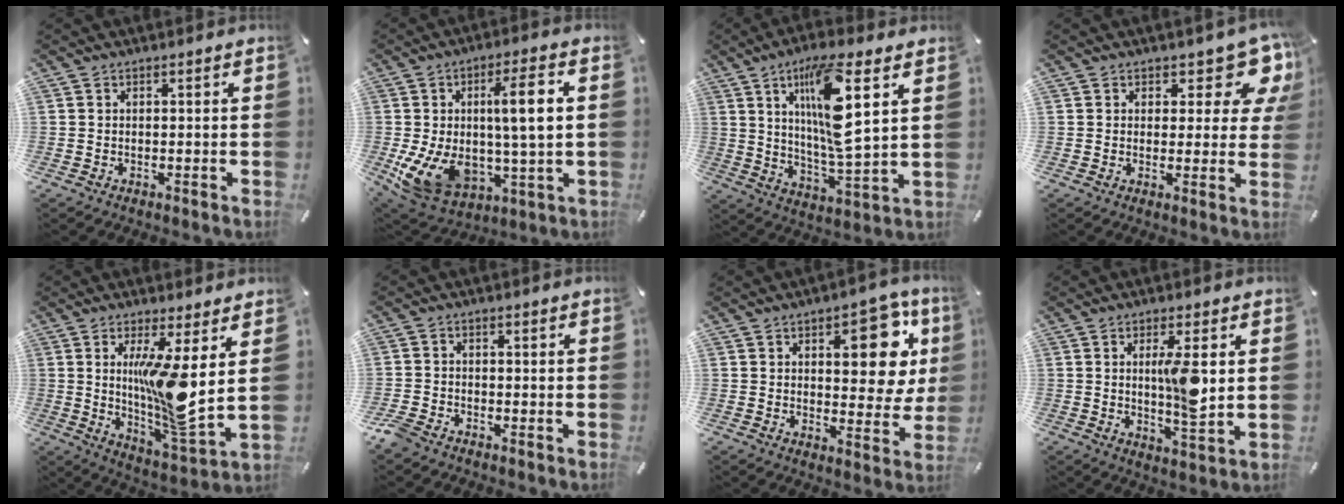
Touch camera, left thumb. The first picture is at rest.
{"total": 17.5, "force": [2.2, 9.0, 14.9], "torque": [-0.267, 0.000, 0.042]}
{"total": 15.5, "force": [6.3, 3.3, 13.8], "torque": [-0.270, -0.026, 0.090]}
{"total": 10.0, "force": [6.1, 5.3, 5.9], "torque": [-0.058, -0.049, 0.103]}
{"total": 15.2, "force": [2.8, 2.8, 14.7], "torque": [-0.256, -0.043, 0.037]}
{"total": 3.0, "force": [-2.4, 1.5, 1.1], "torque": [-0.037, 0.006, -0.051]}
{"total": 15.6, "force": [5.8, 8.0, 12.1], "torque": [-0.131, -0.027, 0.087]}
{"total": 9.5, "force": [1.6, 2.4, 9.1], "torque": [-0.161, -0.016, 0.018]}